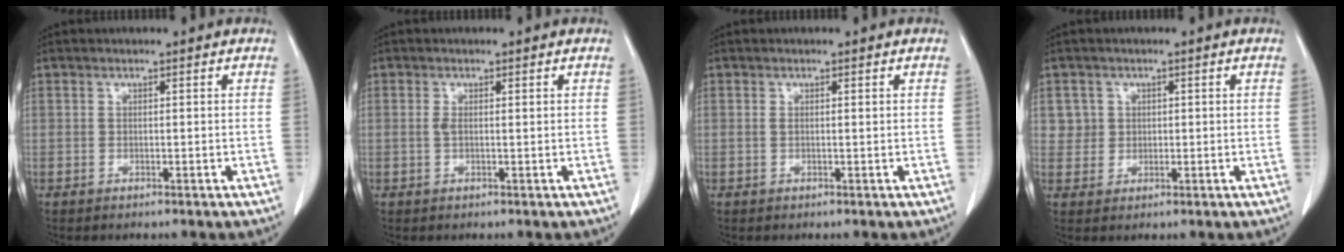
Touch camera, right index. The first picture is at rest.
{"total": 1.3, "force": [0.2, 0.4, 1.2], "torque": [-0.025, 0.004, 0.005]}
{"total": 0.7, "force": [0.2, 0.1, 0.6], "torque": [-0.015, 0.003, 0.006]}
{"total": 2.9, "force": [0.9, 2.8, -0.2], "torque": [0.024, 0.003, 0.012]}